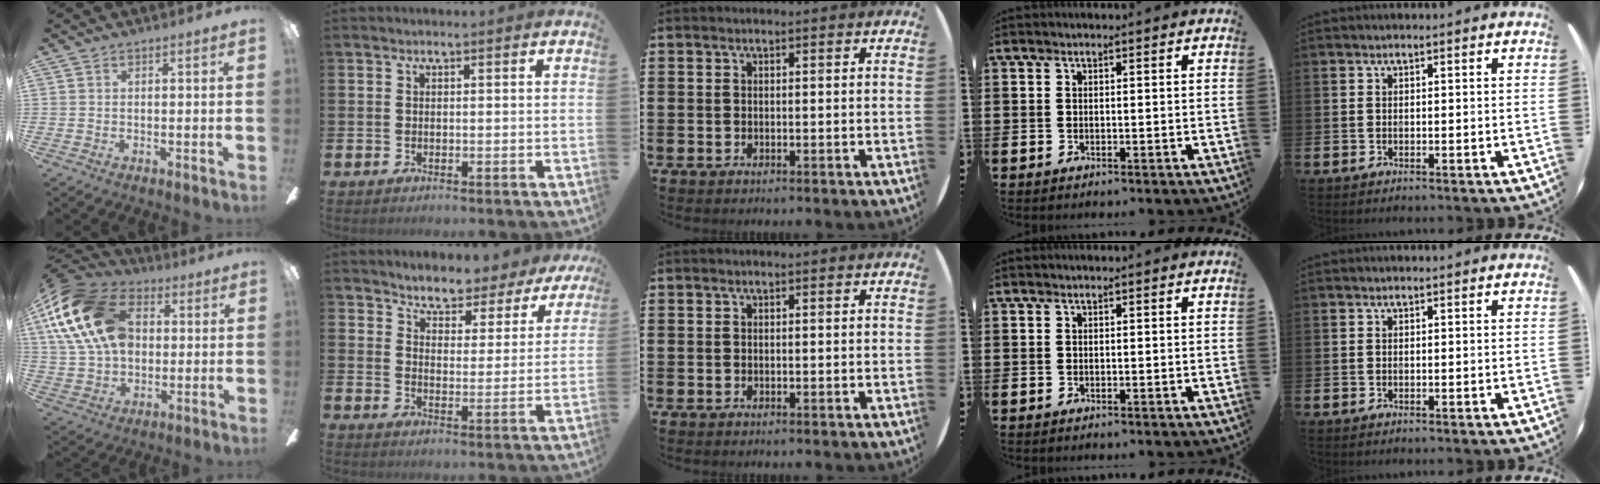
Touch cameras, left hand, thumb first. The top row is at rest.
{"thumb": {"total": 21.4, "force": [5.6, 14.8, 14.4], "torque": [-0.297, 0.003, 0.099]}, "index": {"total": 4.7, "force": [4.5, 1.0, -0.1], "torque": [-0.026, -0.040, 0.074]}}